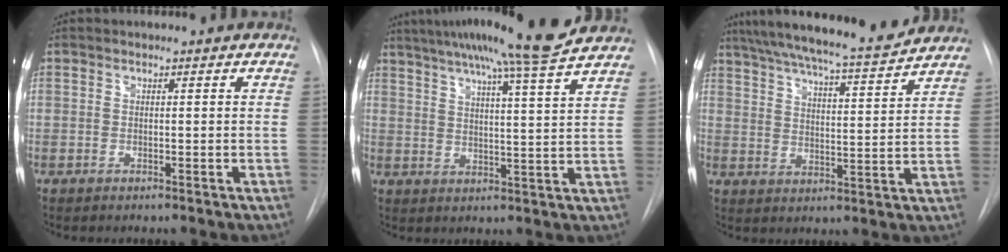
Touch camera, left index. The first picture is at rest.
{"total": 17.9, "force": [15.1, -1.5, 9.5], "torque": [-0.160, -0.006, 0.207]}
{"total": 18.5, "force": [16.8, 1.0, 7.7], "torque": [-0.130, 0.000, 0.242]}